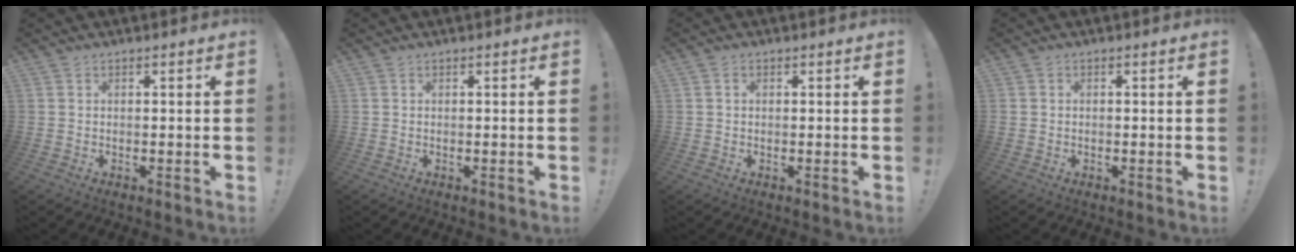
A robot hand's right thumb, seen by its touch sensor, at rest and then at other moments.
{"total": 0.0}
{"total": 0.7, "force": [0.2, 0.6, 0.4], "torque": [0.000, 0.000, 0.001]}
{"total": 0.8, "force": [-0.4, 0.7, 0.2], "torque": [-0.003, 0.003, -0.007]}